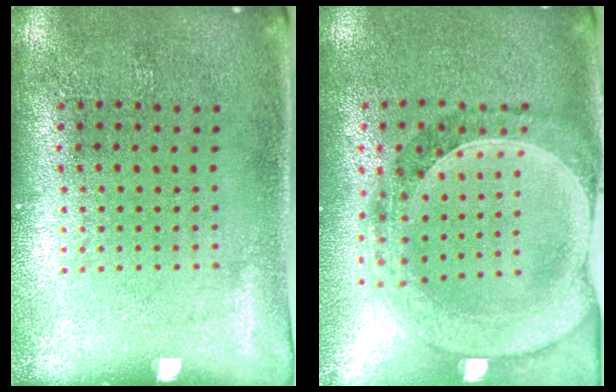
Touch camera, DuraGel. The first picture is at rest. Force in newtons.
{"total": 1.5, "press": 1.4, "slide": 0.4}